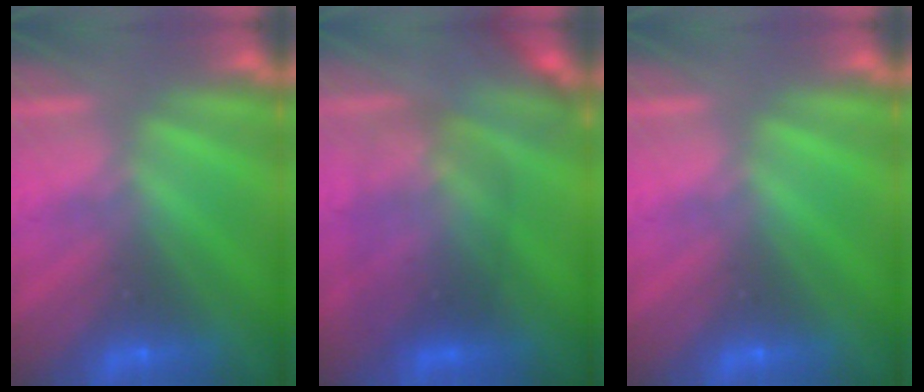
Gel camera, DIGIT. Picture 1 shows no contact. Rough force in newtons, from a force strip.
{"total": 2.7}
{"total": 0.0}